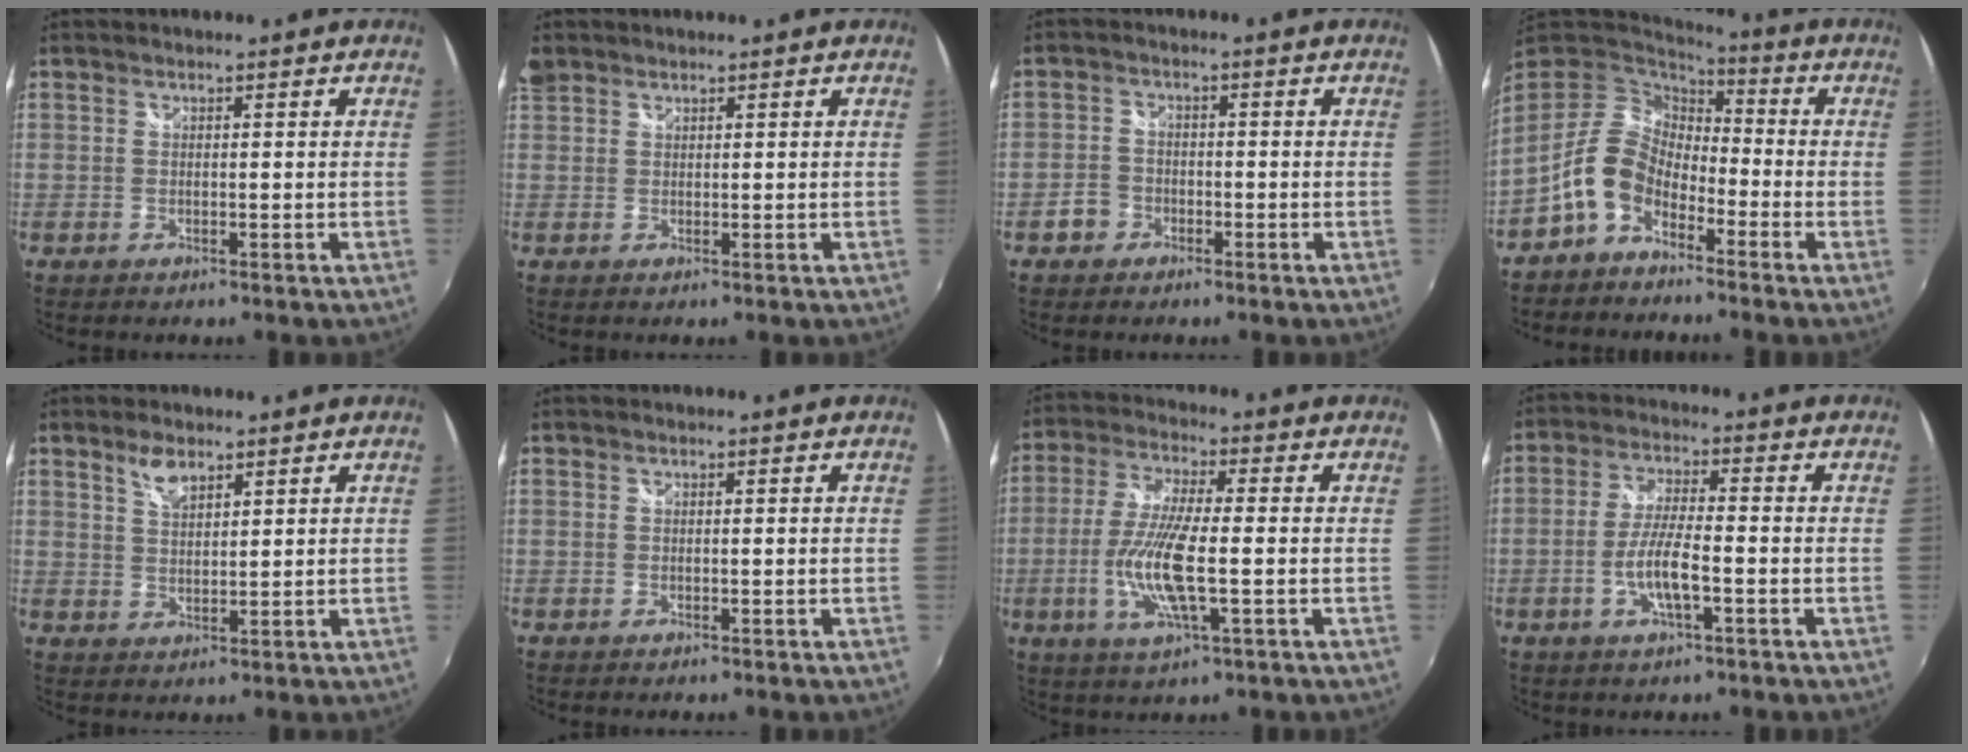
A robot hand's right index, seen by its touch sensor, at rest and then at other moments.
{"total": 3.6, "force": [2.0, 2.7, 1.3], "torque": [-0.024, 0.010, 0.039]}
{"total": 3.6, "force": [-2.0, 2.9, 0.7], "torque": [-0.020, 0.011, -0.036]}
{"total": 10.1, "force": [-5.5, 6.3, 5.6], "torque": [-0.109, 0.020, -0.110]}
{"total": 4.0, "force": [2.8, 1.6, 2.4], "torque": [-0.041, 0.002, 0.052]}
{"total": 0.0}
{"total": 12.5, "force": [-2.3, 2.7, 12.0], "torque": [-0.245, -0.011, -0.046]}
{"total": 7.1, "force": [-2.5, 1.3, 6.6], "torque": [-0.133, -0.002, -0.048]}